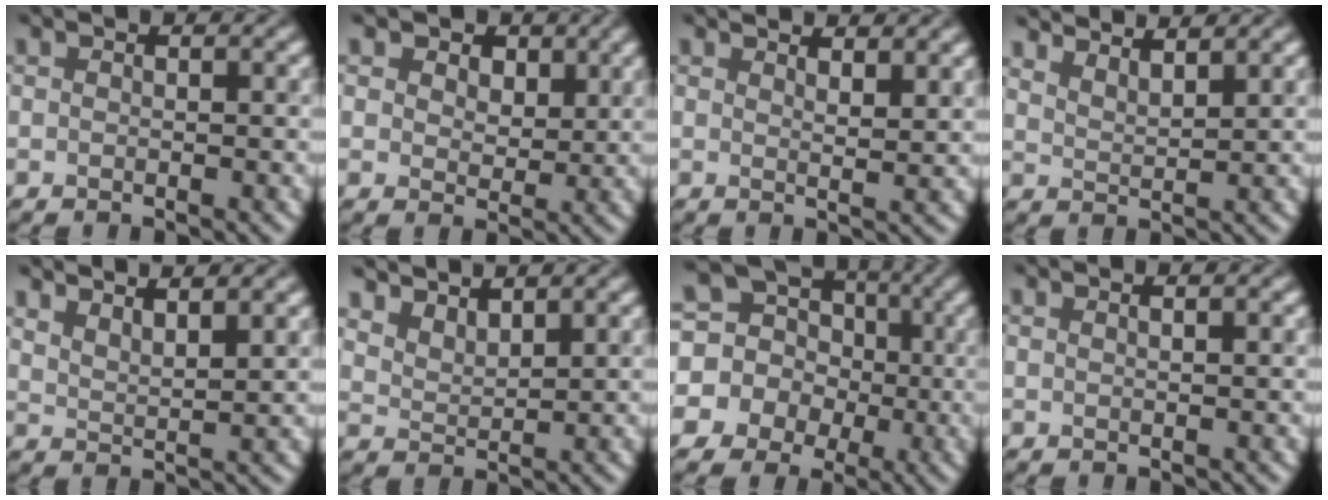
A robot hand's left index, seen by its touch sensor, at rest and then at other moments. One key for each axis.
{"total": 4.9, "fx": 2.6, "fy": 3.3, "fz": 2.5, "tx": -0.060, "ty": -0.005, "tz": 0.032}
{"total": 3.2, "fx": 2.5, "fy": 0.7, "fz": 1.8, "tx": -0.016, "ty": 0.006, "tz": 0.029}
{"total": 5.1, "fx": 4.6, "fy": 1.1, "fz": 1.9, "tx": -0.018, "ty": 0.013, "tz": 0.054}
{"total": 4.3, "fx": 3.7, "fy": 0.9, "fz": 2.0, "tx": -0.017, "ty": 0.011, "tz": 0.048}
{"total": 3.9, "fx": 3.5, "fy": 1.2, "fz": 1.2, "tx": -0.032, "ty": -0.006, "tz": 0.070}
{"total": 15.4, "fx": 1.4, "fy": 14.0, "fz": 6.2, "tx": -0.160, "ty": 0.021, "tz": -0.016}
{"total": 1.1, "fx": 0.6, "fy": 0.4, "fz": 0.8, "tx": -0.005, "ty": 0.001, "tz": 0.001}